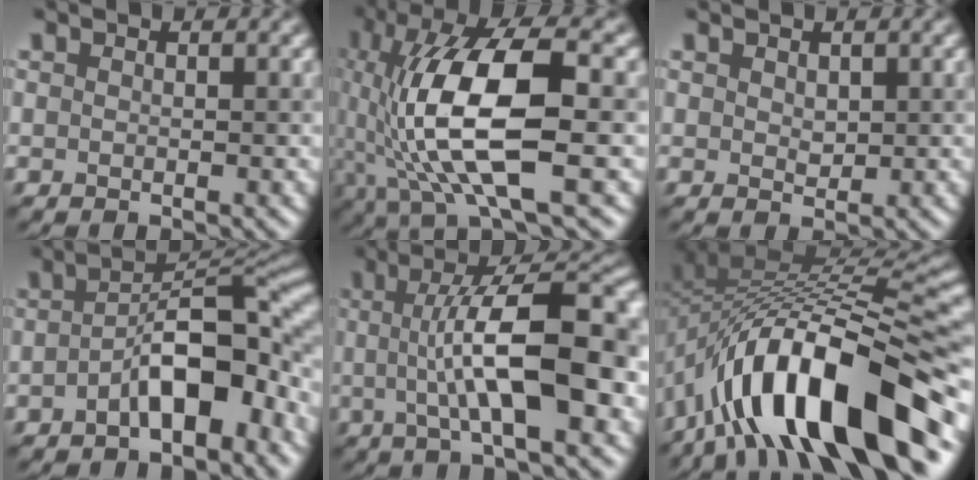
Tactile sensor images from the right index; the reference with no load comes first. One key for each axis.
{"total": 12.1, "fx": -0.5, "fy": 4.0, "fz": 11.4, "tx": -0.221, "ty": 0.007, "tz": -0.008}
{"total": 1.0, "fx": 0.5, "fy": 0.7, "fz": 0.6, "tx": -0.010, "ty": -0.004, "tz": 0.012}
{"total": 7.2, "fx": -2.5, "fy": 3.0, "fz": 6.1, "tx": -0.088, "ty": 0.018, "tz": -0.044}
{"total": 10.8, "fx": 0.0, "fy": 2.9, "fz": 10.4, "tx": -0.142, "ty": 0.013, "tz": -0.007}
{"total": 14.4, "fx": -8.0, "fy": 5.1, "fz": 10.9, "tx": -0.170, "ty": 0.010, "tz": -0.135}